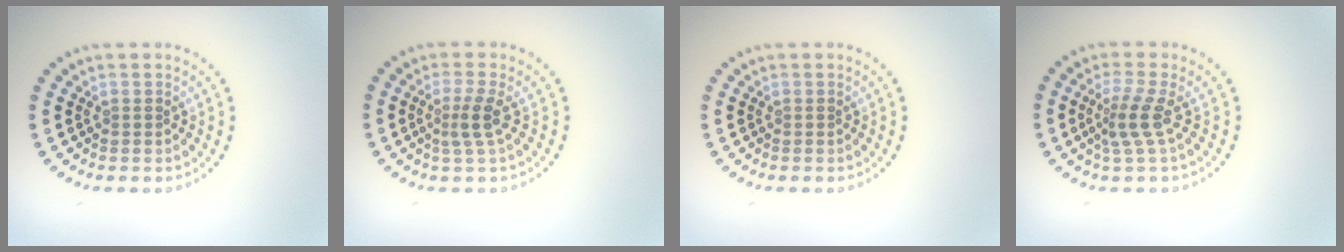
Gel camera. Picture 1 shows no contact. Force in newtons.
{"total": 2.1, "press": 1.6, "slide": 1.4}
{"total": 0.0}
{"total": 2.6, "press": 1.8, "slide": 1.9}